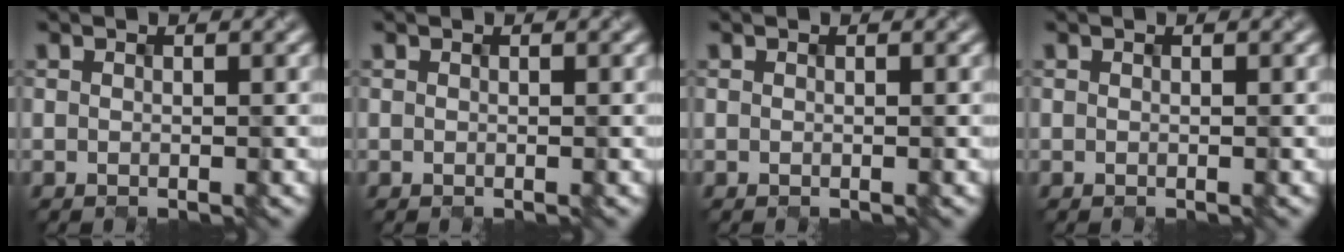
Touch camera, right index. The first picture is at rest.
{"total": 0.0}
{"total": 0.0}
{"total": 0.0}